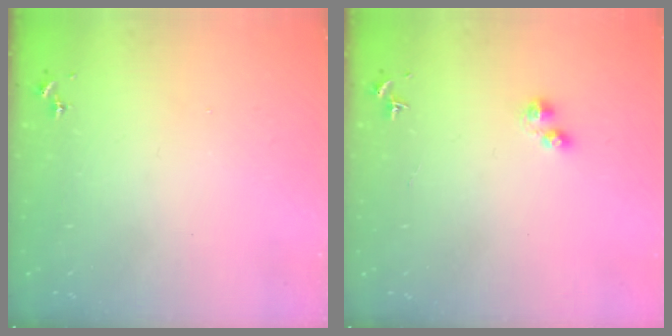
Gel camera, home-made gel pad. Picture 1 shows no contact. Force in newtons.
{"total": 2.5, "press": 2.5, "slide": 0.4}